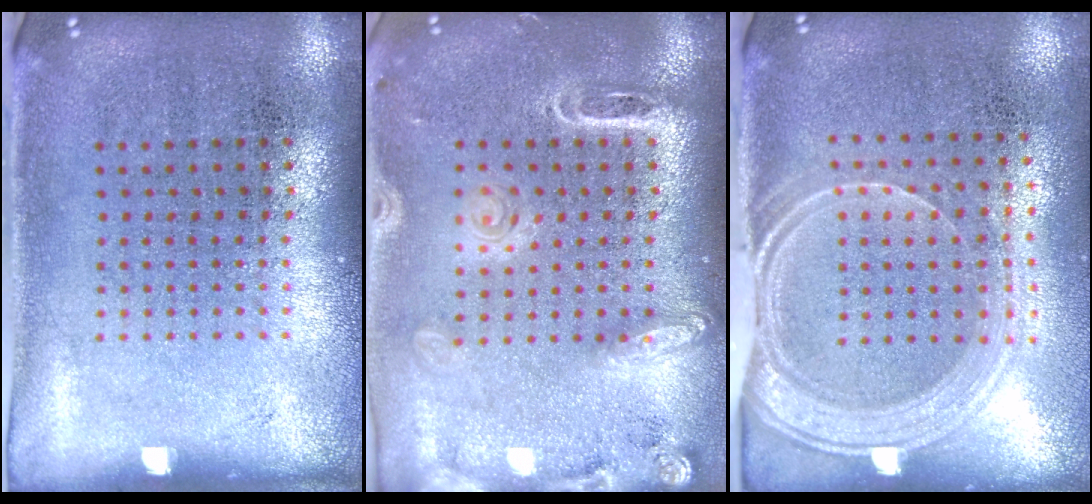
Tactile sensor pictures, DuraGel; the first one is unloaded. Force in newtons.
{"total": 2.0, "press": 1.8, "slide": 1.1}
{"total": 1.8, "press": 1.5, "slide": 0.9}